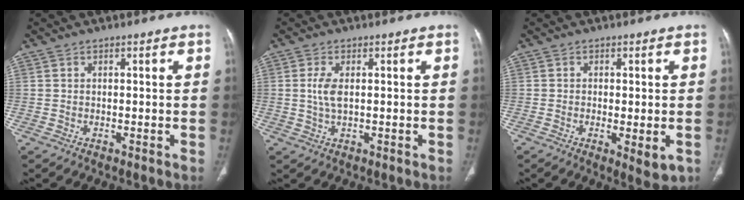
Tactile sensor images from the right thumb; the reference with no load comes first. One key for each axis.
{"total": 3.8, "fx": 0.5, "fy": 1.6, "fz": 3.4, "tx": -0.081, "ty": -0.002, "tz": 0.014}
{"total": 5.0, "fx": -1.3, "fy": 1.8, "fz": 4.5, "tx": -0.068, "ty": -0.013, "tz": -0.017}